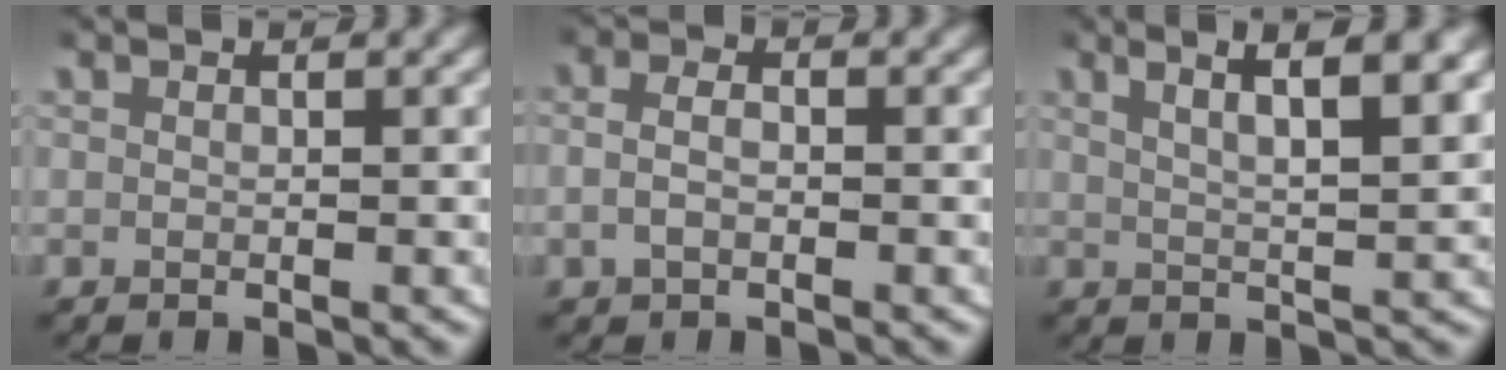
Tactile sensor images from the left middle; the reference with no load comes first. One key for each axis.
{"total": 2.4, "fx": -0.6, "fy": 1.6, "fz": 1.7, "tx": -0.041, "ty": -0.001, "tz": -0.010}
{"total": 5.9, "fx": 3.7, "fy": 1.2, "fz": 4.5, "tx": -0.055, "ty": 0.018, "tz": 0.053}